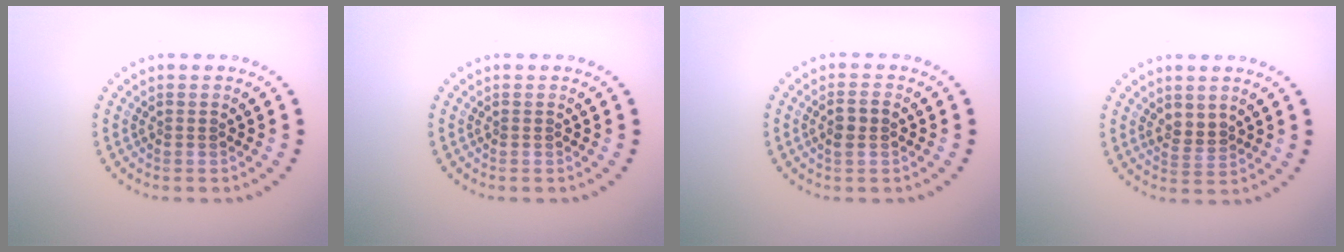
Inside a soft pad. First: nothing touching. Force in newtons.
{"total": 0.0}
{"total": 1.8, "press": 1.7, "slide": 0.6}
{"total": 1.7, "press": 1.4, "slide": 0.9}